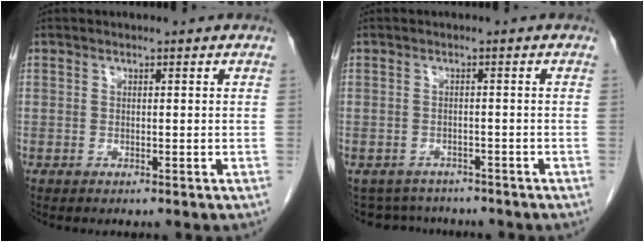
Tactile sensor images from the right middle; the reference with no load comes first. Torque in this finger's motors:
{"motor_torque": [0.17, -0.55, -0.08, -0.02]}